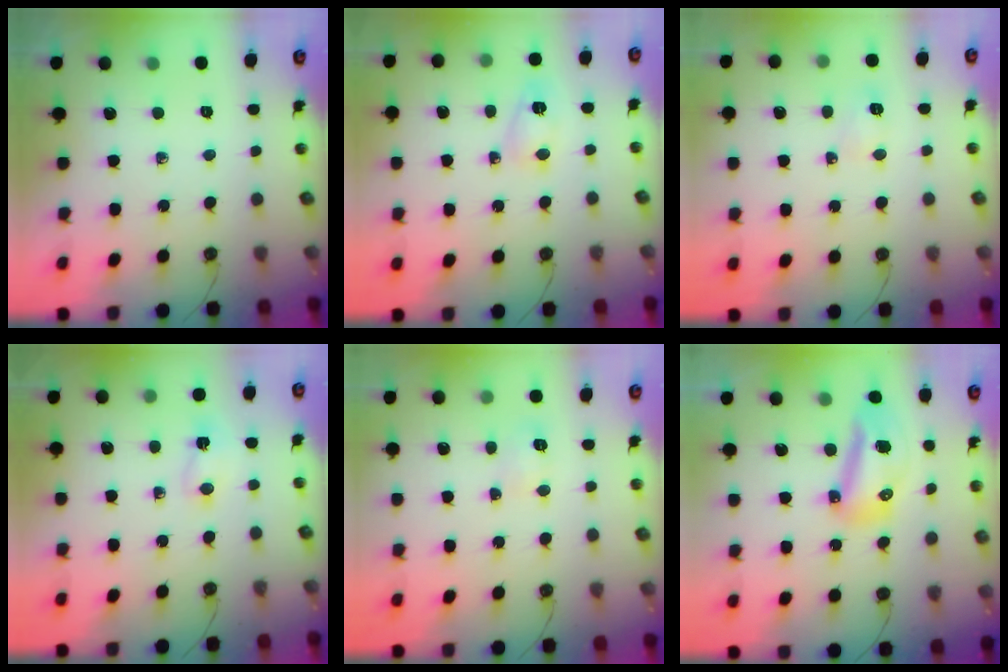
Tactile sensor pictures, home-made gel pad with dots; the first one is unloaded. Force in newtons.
{"total": 3.6, "press": 3.6, "slide": 0.3}
{"total": 3.3, "press": 3.3, "slide": 0.6}
{"total": 2.2, "press": 1.9, "slide": 1.1}
{"total": 3.7, "press": 3.6, "slide": 0.5}
{"total": 23.1, "press": 14.8, "slide": 17.8}